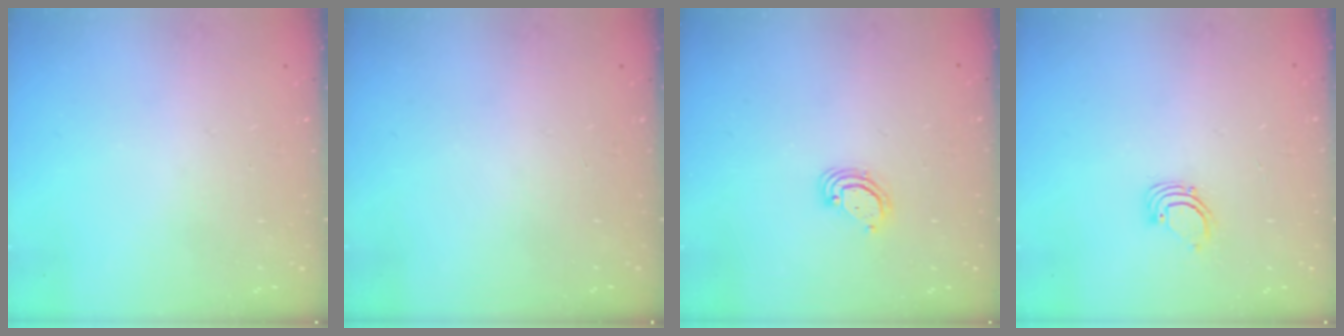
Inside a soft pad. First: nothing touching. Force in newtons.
{"total": 0.0}
{"total": 3.2, "press": 3.2, "slide": 0.2}
{"total": 2.2, "press": 2.2, "slide": 0.2}